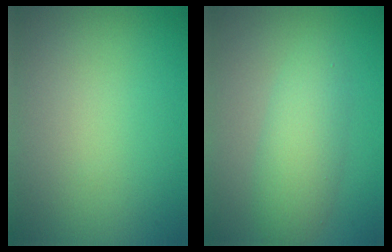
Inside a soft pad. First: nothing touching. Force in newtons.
{"total": 3.9, "press": 3.9, "slide": 0.3}